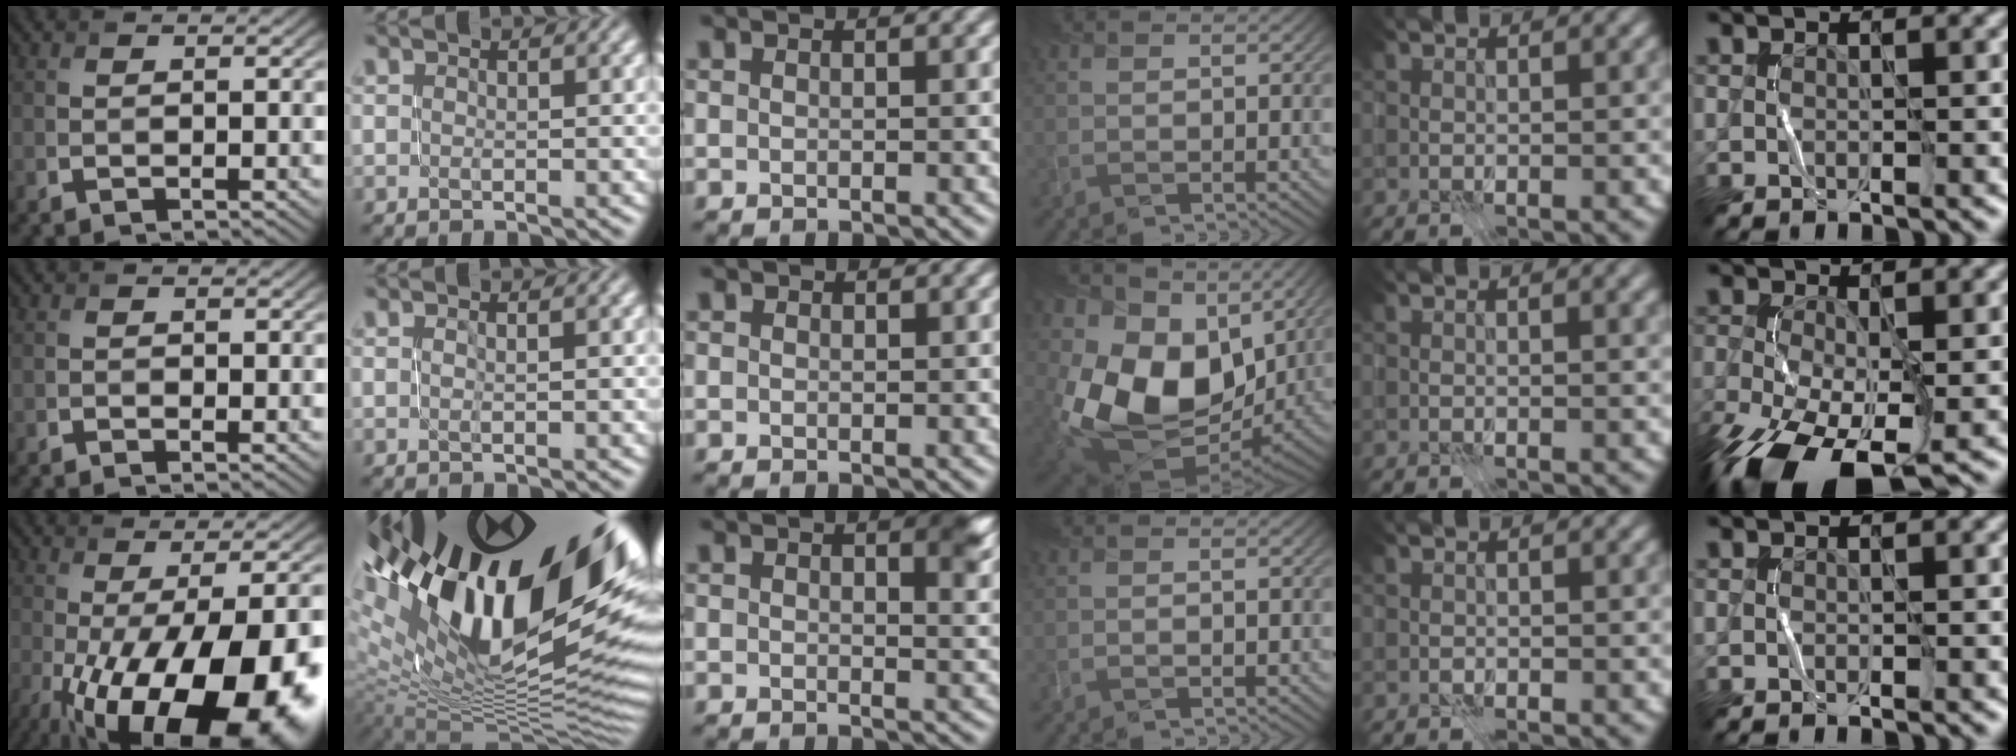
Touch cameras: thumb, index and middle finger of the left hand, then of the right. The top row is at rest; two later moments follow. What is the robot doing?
{"motion": "close", "object": "stapler"}